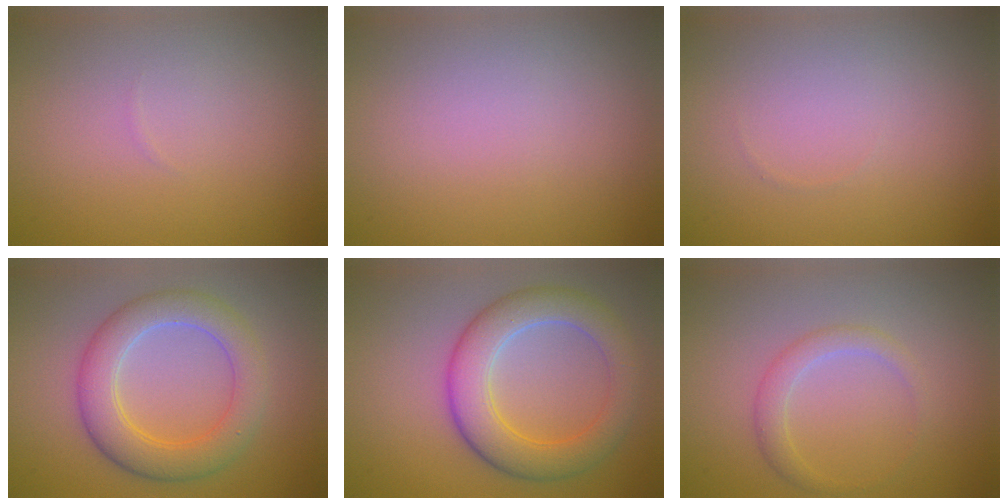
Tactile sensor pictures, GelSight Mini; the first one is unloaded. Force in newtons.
{"total": 0.0}
{"total": 0.0}
{"total": 5.4, "press": 5.4, "slide": 0.2}
{"total": 6.1, "press": 6.1, "slide": 0.1}
{"total": 1.8, "press": 1.8, "slide": 0.1}